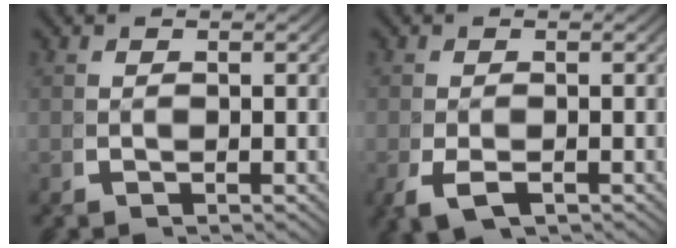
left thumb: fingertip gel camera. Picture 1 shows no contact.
{"total": 2.7, "force": [-1.4, 1.5, 1.7], "torque": [-0.048, -0.017, -0.012]}